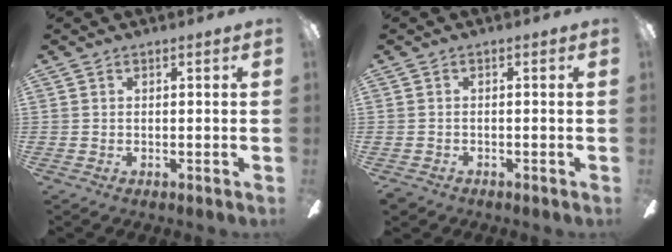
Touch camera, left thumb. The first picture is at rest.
{"total": 1.1, "force": [-0.9, 0.5, 0.0], "torque": [0.000, 0.001, -0.019]}